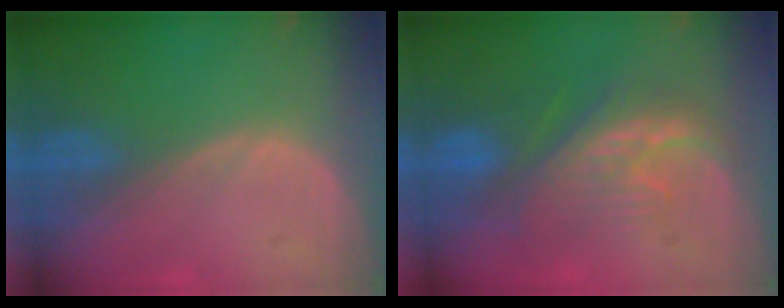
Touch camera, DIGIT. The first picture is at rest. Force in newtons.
{"total": 8.4, "press": 8.2, "slide": 1.8}